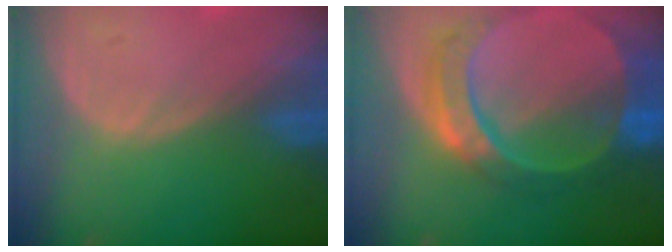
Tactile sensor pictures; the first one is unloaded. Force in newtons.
{"total": 10.8, "press": 9.1, "slide": 5.8}